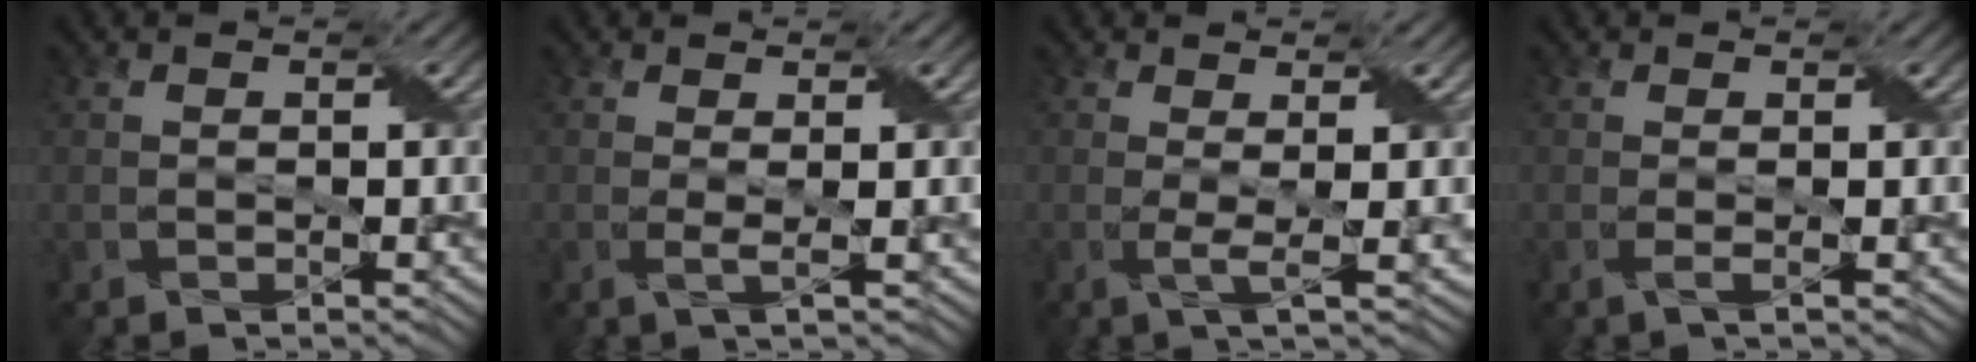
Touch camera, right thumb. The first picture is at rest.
{"total": 1.5, "force": [0.3, 0.4, 1.5], "torque": [-0.033, 0.001, -0.003]}
{"total": 2.6, "force": [0.2, 0.5, 2.6], "torque": [-0.051, 0.000, 0.001]}
{"total": 1.3, "force": [0.0, 0.3, 1.2], "torque": [-0.026, -0.001, -0.005]}